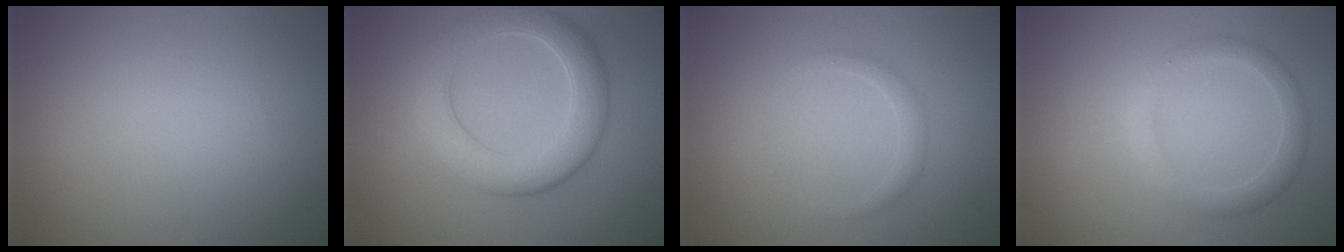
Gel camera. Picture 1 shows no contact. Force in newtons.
{"total": 5.7, "press": 5.6, "slide": 0.6}
{"total": 1.1, "press": 1.1, "slide": 0.1}
{"total": 2.3, "press": 2.3, "slide": 0.1}